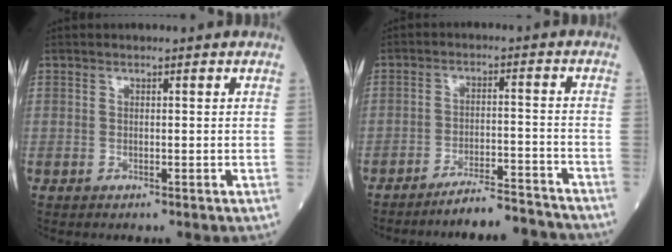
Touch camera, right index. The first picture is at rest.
{"total": 8.7, "force": [-8.3, 0.4, 2.4], "torque": [-0.022, 0.011, -0.133]}